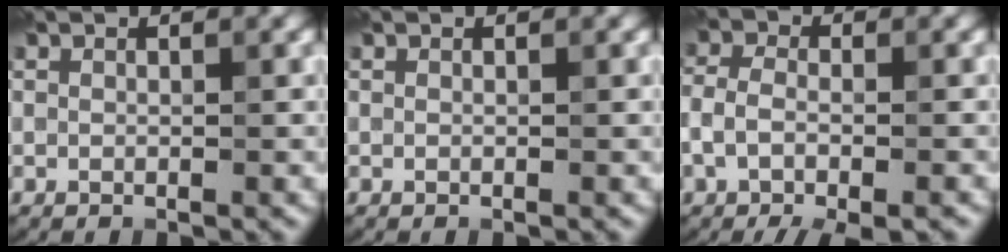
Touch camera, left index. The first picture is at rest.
{"total": 0.0}
{"total": 5.3, "force": [-2.5, 2.5, 3.9], "torque": [-0.080, -0.006, -0.036]}